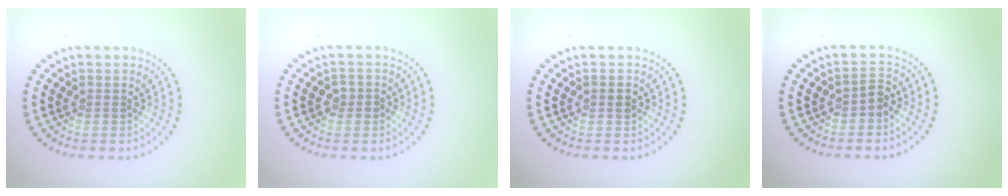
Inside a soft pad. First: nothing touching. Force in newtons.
{"total": 1.5, "press": 1.5, "slide": 0.2}
{"total": 1.2, "press": 1.2, "slide": 0.1}
{"total": 1.2, "press": 1.0, "slide": 0.6}